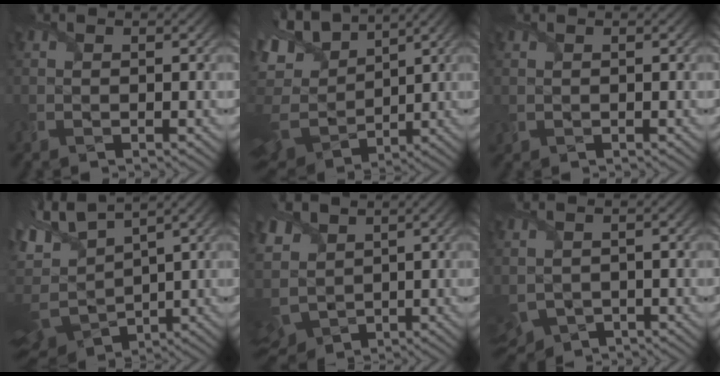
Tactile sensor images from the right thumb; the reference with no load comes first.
{"total": 15.5, "force": [3.8, 9.6, 11.6], "torque": [-0.271, 0.017, 0.093]}
{"total": 0.9, "force": [0.7, 0.6, 0.1], "torque": [-0.006, 0.001, 0.019]}
{"total": 11.0, "force": [3.4, 5.9, 8.6], "torque": [-0.217, 0.003, 0.070]}
{"total": 9.3, "force": [0.7, 7.4, 5.6], "torque": [-0.165, -0.017, 0.021]}
{"total": 4.3, "force": [-1.0, 2.9, 3.0], "torque": [-0.088, -0.024, -0.013]}